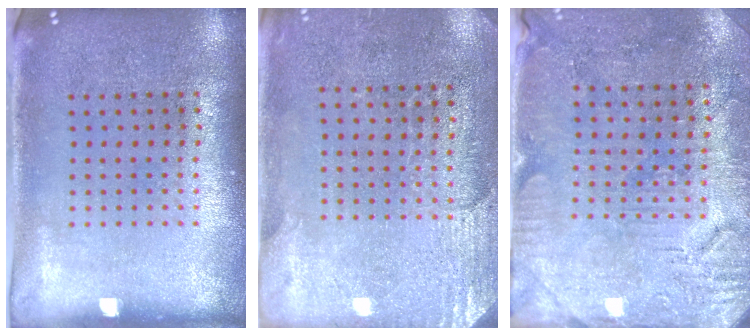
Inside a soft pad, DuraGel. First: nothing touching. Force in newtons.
{"total": 2.7, "press": 2.4, "slide": 1.1}
{"total": 3.0, "press": 2.9, "slide": 0.8}